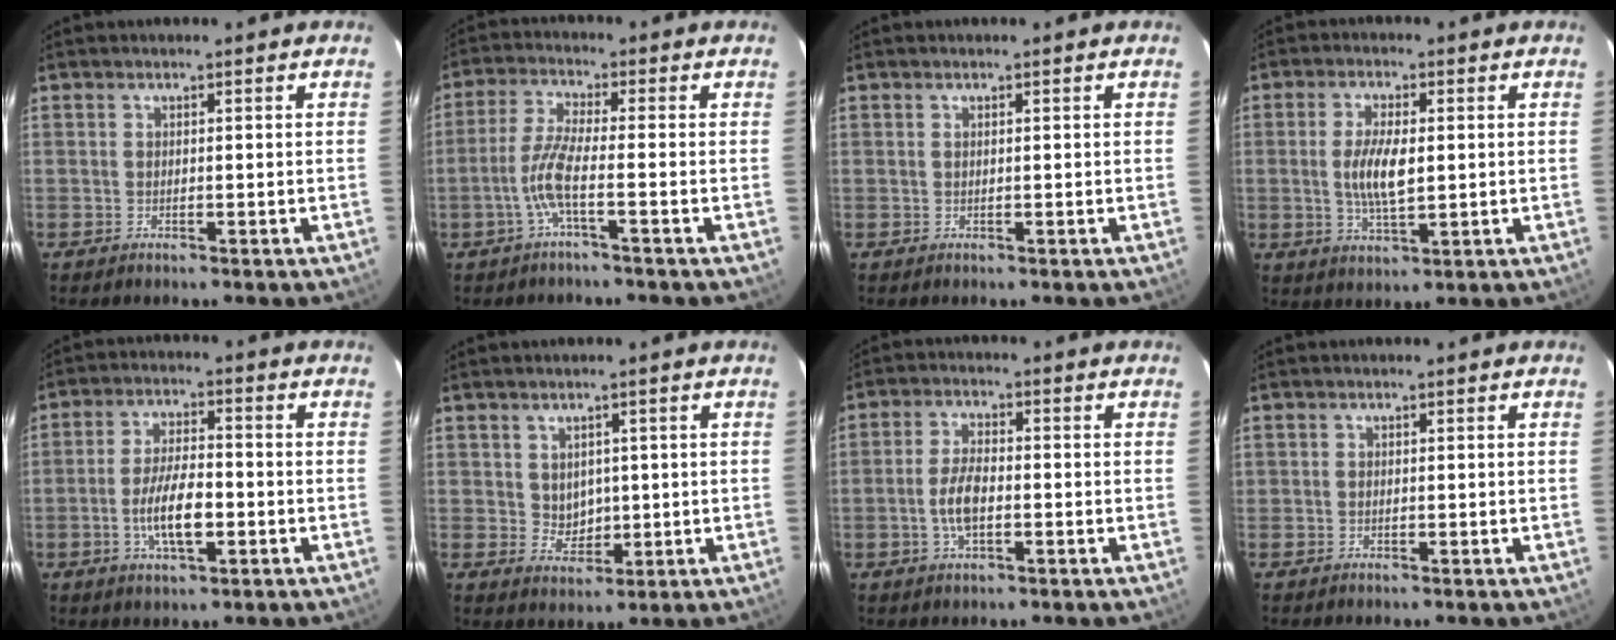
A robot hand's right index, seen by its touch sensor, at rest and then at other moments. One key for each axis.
{"total": 5.9, "fx": -2.4, "fy": -0.1, "fz": 5.4, "tx": -0.122, "ty": 0.000, "tz": -0.047}
{"total": 0.0}
{"total": 7.3, "fx": 0.2, "fy": 2.8, "fz": 6.7, "tx": -0.130, "ty": -0.003, "tz": 0.007}
{"total": 8.4, "fx": -2.5, "fy": 2.9, "fz": 7.5, "tx": -0.149, "ty": -0.004, "tz": -0.043}
{"total": 3.7, "fx": 0.9, "fy": 3.3, "fz": 1.4, "tx": -0.021, "ty": 0.002, "tz": 0.027}
{"total": 5.6, "fx": -1.5, "fy": 2.5, "fz": 4.9, "tx": -0.102, "ty": 0.003, "tz": -0.026}
{"total": 0.0}